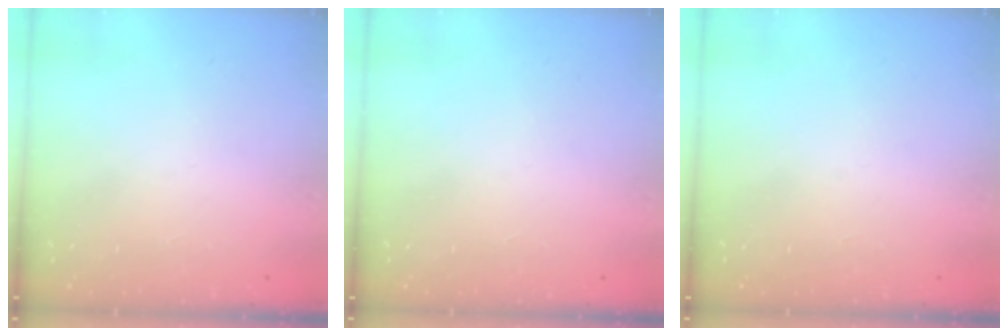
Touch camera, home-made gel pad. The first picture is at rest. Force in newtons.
{"total": 0.0}
{"total": 0.0}